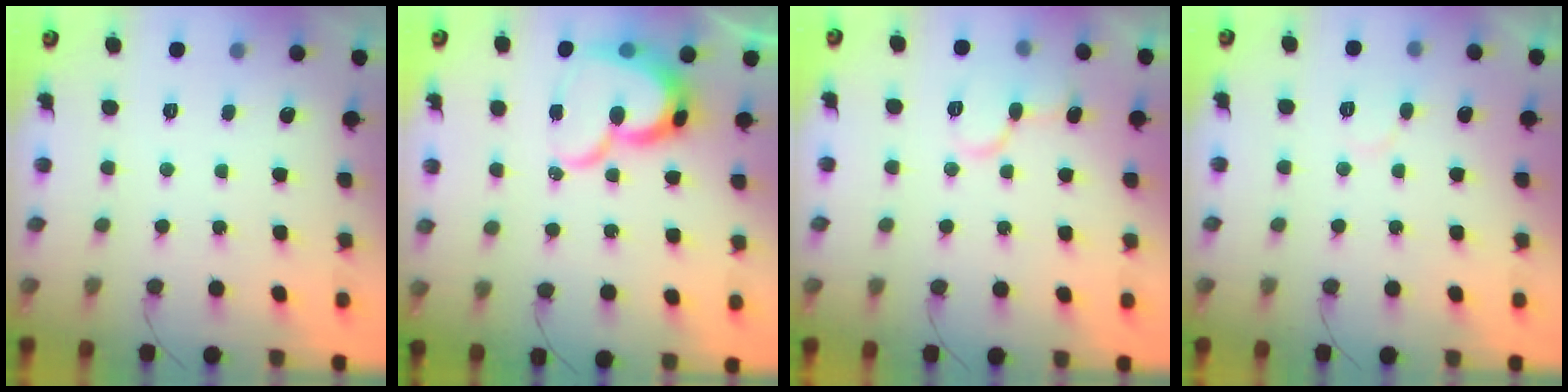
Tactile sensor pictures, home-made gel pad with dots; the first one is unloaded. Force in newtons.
{"total": 16.2, "press": 16.2, "slide": 1.5}
{"total": 9.5, "press": 9.5, "slide": 1.1}
{"total": 6.5, "press": 6.5, "slide": 0.7}